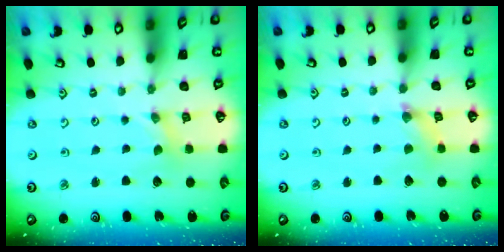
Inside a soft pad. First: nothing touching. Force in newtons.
{"total": 1.7, "press": 1.7, "slide": 0.3}